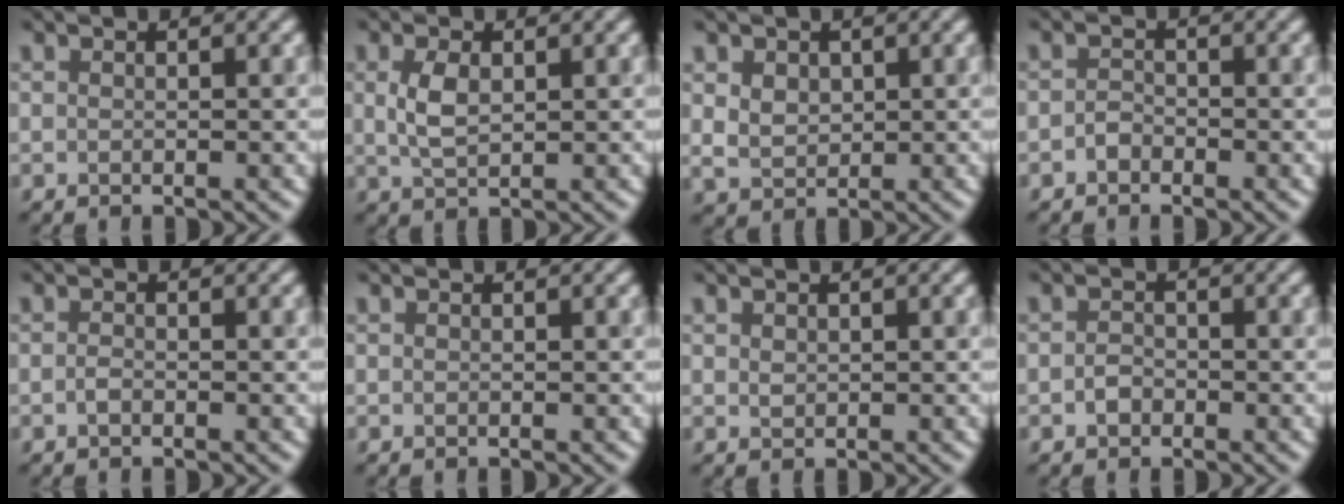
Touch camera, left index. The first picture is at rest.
{"total": 2.7, "force": [0.6, 1.5, 2.2], "torque": [-0.054, 0.001, 0.014]}
{"total": 2.7, "force": [1.0, 2.0, 1.5], "torque": [-0.030, 0.005, 0.017]}
{"total": 1.1, "force": [-0.7, 0.7, 0.4], "torque": [-0.009, 0.003, -0.015]}
{"total": 0.7, "force": [-0.4, 0.3, 0.5], "torque": [-0.012, 0.001, -0.009]}
{"total": 0.0}
{"total": 0.7, "force": [0.3, 0.5, 0.3], "torque": [-0.008, -0.002, 0.009]}
{"total": 1.2, "force": [-0.5, 1.0, 0.6], "torque": [-0.011, 0.001, -0.013]}